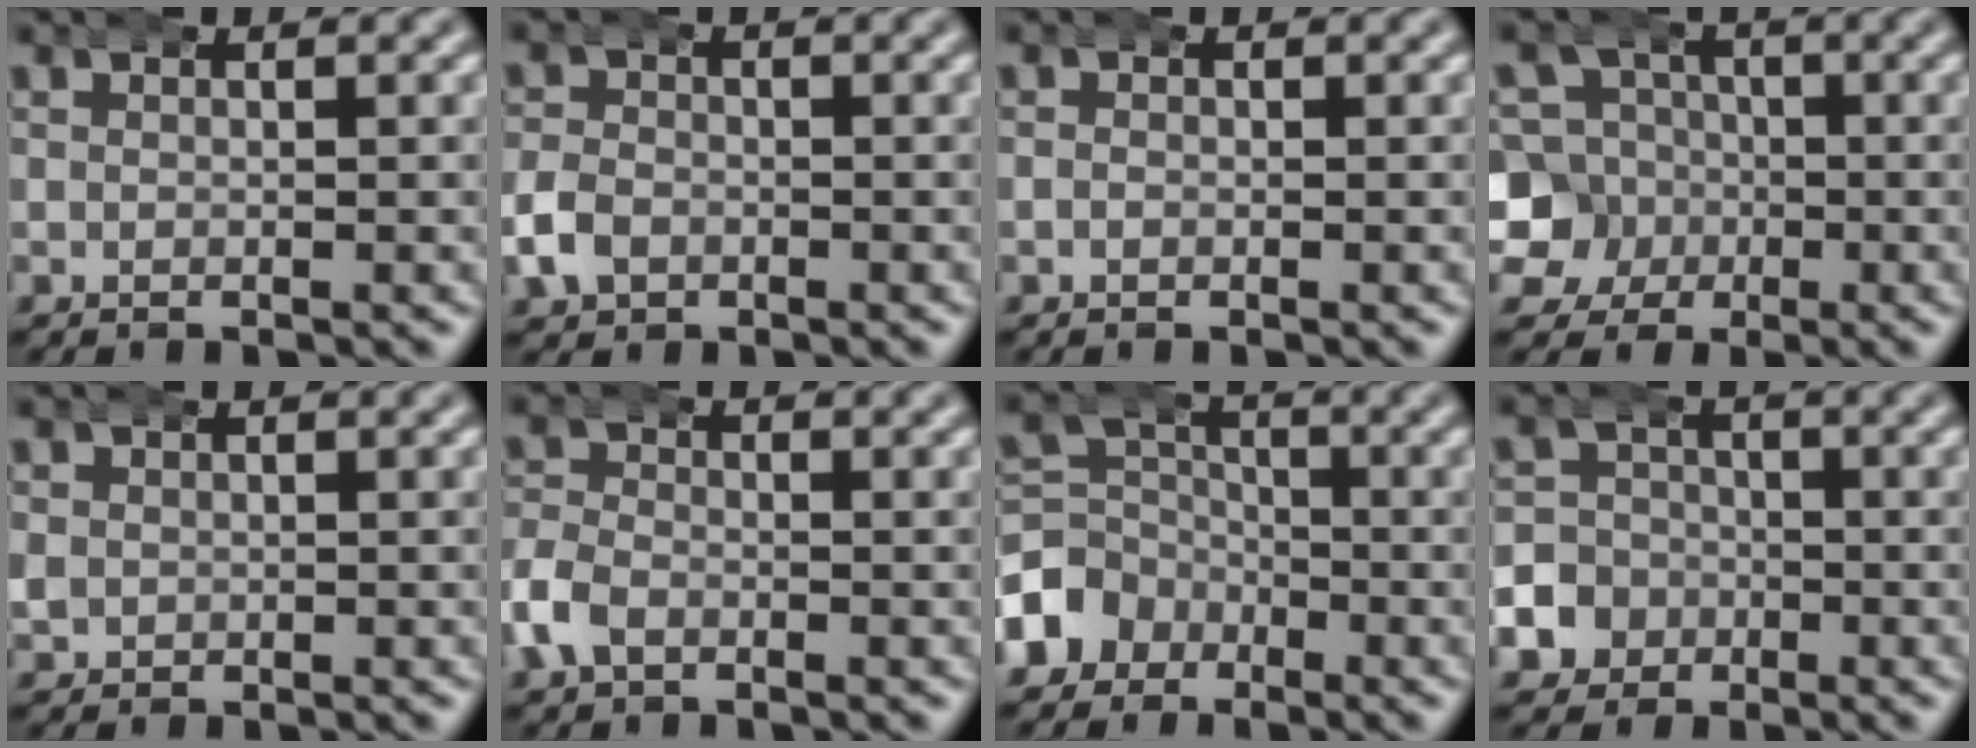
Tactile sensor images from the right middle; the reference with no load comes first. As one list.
[{"total": 2.7, "force": [-1.1, 2.3, 1.0], "torque": [-0.027, 0.003, -0.026]}, {"total": 0.0}, {"total": 11.9, "force": [-1.9, 11.4, 3.1], "torque": [-0.102, -0.049, -0.039]}, {"total": 2.1, "force": [-0.1, 2.1, 0.6], "torque": [-0.028, -0.005, 0.000]}, {"total": 3.1, "force": [-1.5, 2.3, 1.3], "torque": [-0.041, -0.003, -0.033]}, {"total": 6.2, "force": [-2.5, 5.5, 1.5], "torque": [-0.040, -0.021, -0.046]}, {"total": 9.6, "force": [-3.8, 8.7, 1.6], "torque": [-0.055, -0.034, -0.072]}]